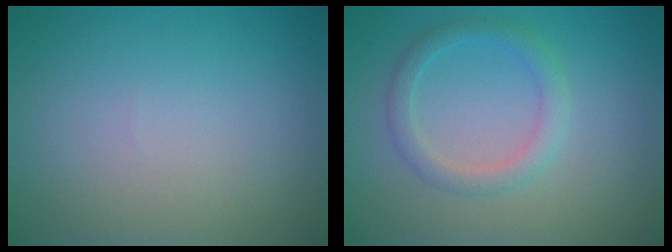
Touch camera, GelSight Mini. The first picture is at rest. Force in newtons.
{"total": 2.3, "press": 2.3, "slide": 0.1}